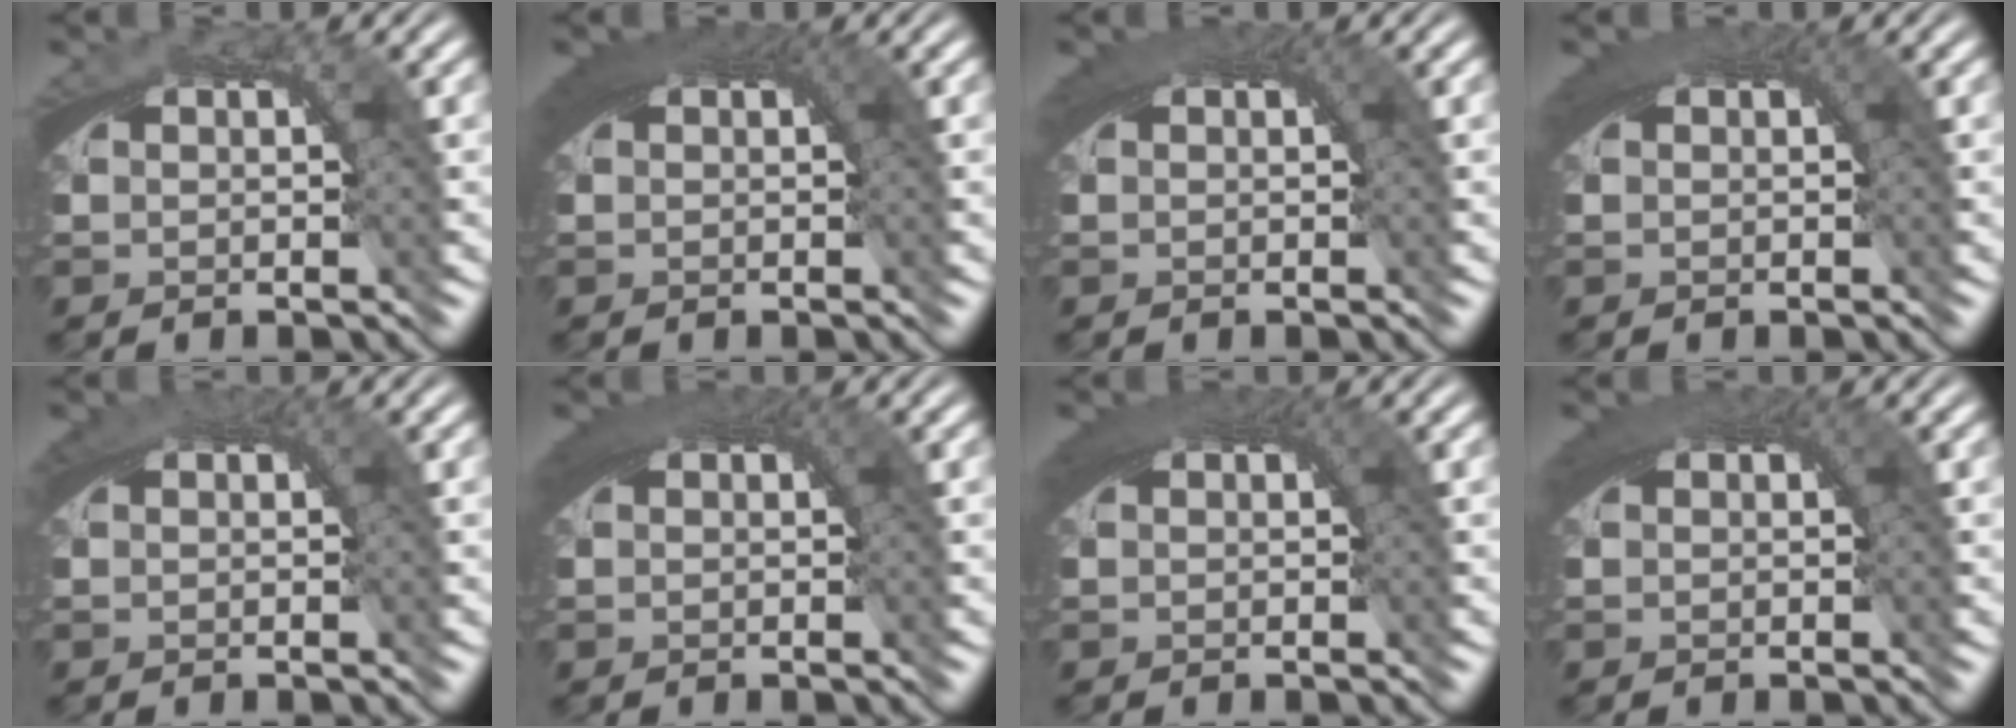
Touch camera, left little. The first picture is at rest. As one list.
[{"total": 3.7, "force": [1.0, 1.9, 3.0], "torque": [-0.047, -0.006, 0.017]}, {"total": 2.3, "force": [0.6, 1.3, 1.8], "torque": [-0.029, -0.005, 0.010]}, {"total": 2.6, "force": [0.7, 1.5, 2.0], "torque": [-0.033, -0.005, 0.011]}, {"total": 1.3, "force": [0.4, 0.9, 0.9], "torque": [-0.015, -0.004, 0.006]}, {"total": 3.0, "force": [0.7, 1.6, 2.4], "torque": [-0.039, -0.005, 0.013]}, {"total": 3.0, "force": [0.7, 1.7, 2.4], "torque": [-0.039, -0.006, 0.013]}, {"total": 2.6, "force": [0.7, 1.5, 2.0], "torque": [-0.033, -0.006, 0.012]}]